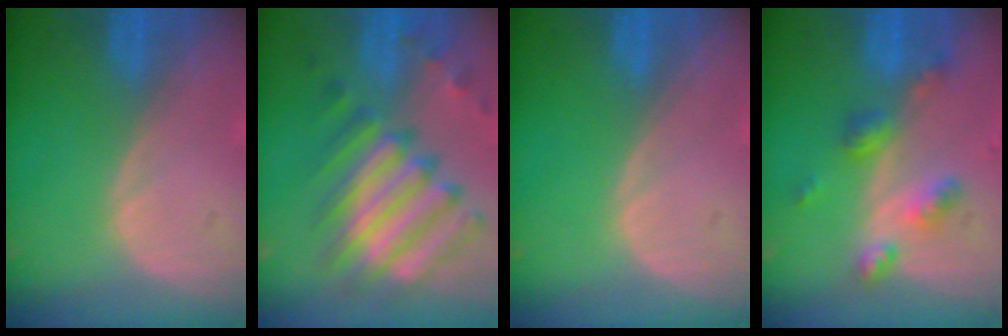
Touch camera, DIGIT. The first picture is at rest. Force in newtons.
{"total": 11.4, "press": 10.6, "slide": 4.4}
{"total": 0.0}
{"total": 6.0, "press": 5.2, "slide": 3.0}